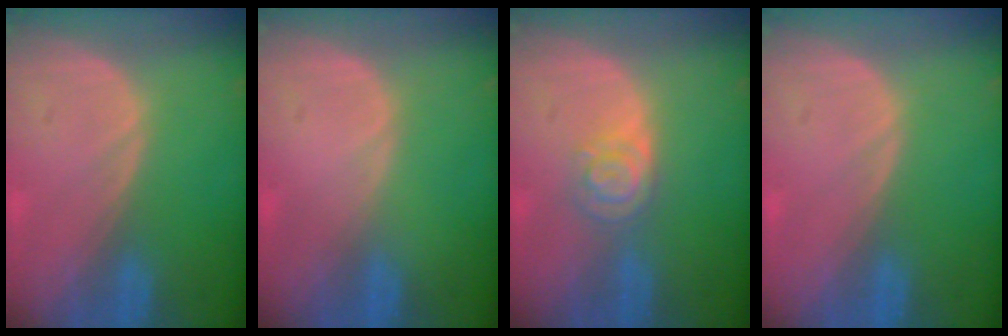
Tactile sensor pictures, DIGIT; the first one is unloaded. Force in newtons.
{"total": 0.0}
{"total": 4.5, "press": 3.9, "slide": 2.2}
{"total": 0.0}